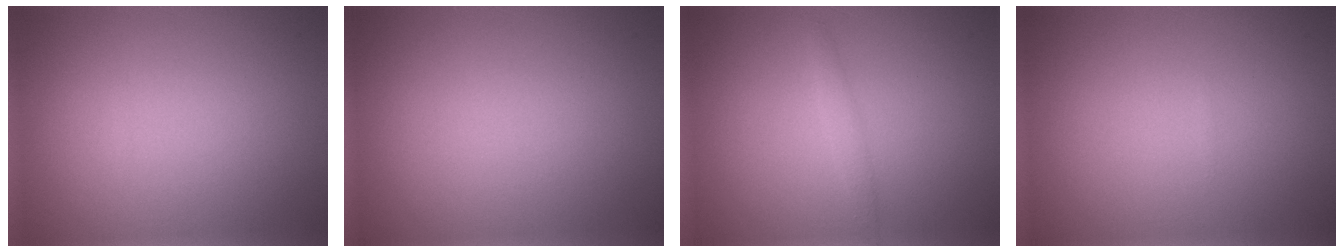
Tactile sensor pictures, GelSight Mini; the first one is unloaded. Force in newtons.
{"total": 0.0}
{"total": 1.0, "press": 1.0, "slide": 0.1}
{"total": 0.0}